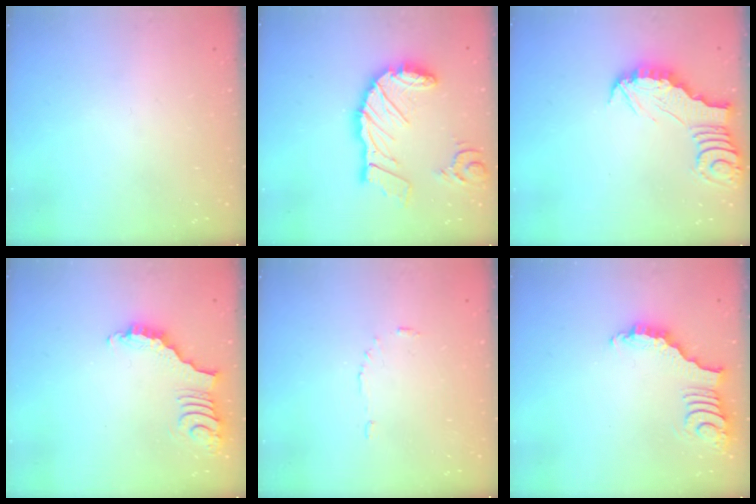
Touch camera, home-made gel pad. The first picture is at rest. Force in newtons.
{"total": 18.9, "press": 18.7, "slide": 2.6}
{"total": 2.7, "press": 2.7, "slide": 0.1}
{"total": 3.6, "press": 3.6, "slide": 0.7}
{"total": 3.4, "press": 3.4, "slide": 0.4}
{"total": 3.1, "press": 3.1, "slide": 0.6}